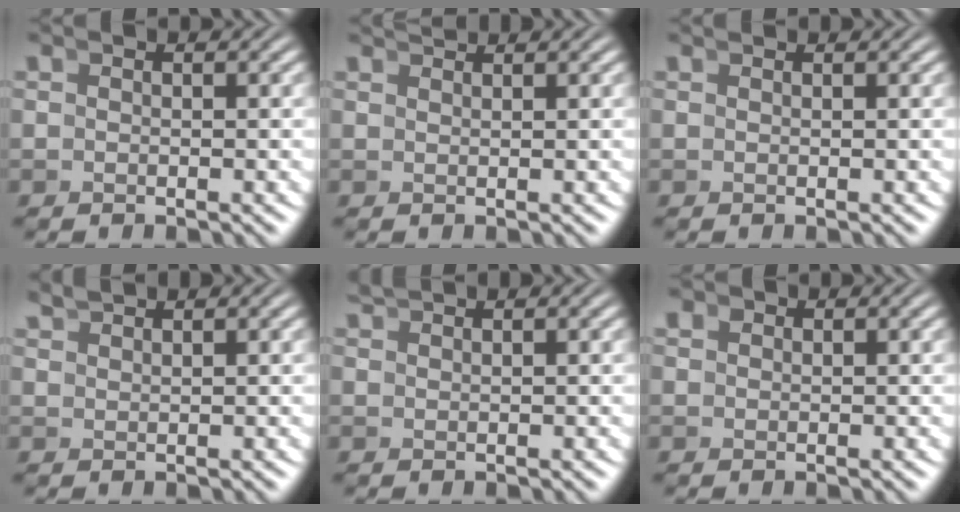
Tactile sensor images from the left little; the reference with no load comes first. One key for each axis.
{"total": 1.9, "fx": 1.7, "fy": -0.9, "fz": 0.0, "tx": 0.012, "ty": 0.003, "tz": 0.033}
{"total": 0.0}
{"total": 1.5, "fx": 1.4, "fy": -0.6, "fz": 0.2, "tx": 0.004, "ty": 0.005, "tz": 0.029}
{"total": 1.2, "fx": 1.1, "fy": -0.6, "fz": 0.2, "tx": 0.001, "ty": 0.004, "tz": 0.021}
{"total": 0.7, "fx": 0.7, "fy": 0.0, "fz": 0.2, "tx": 0.000, "ty": -0.001, "tz": 0.020}